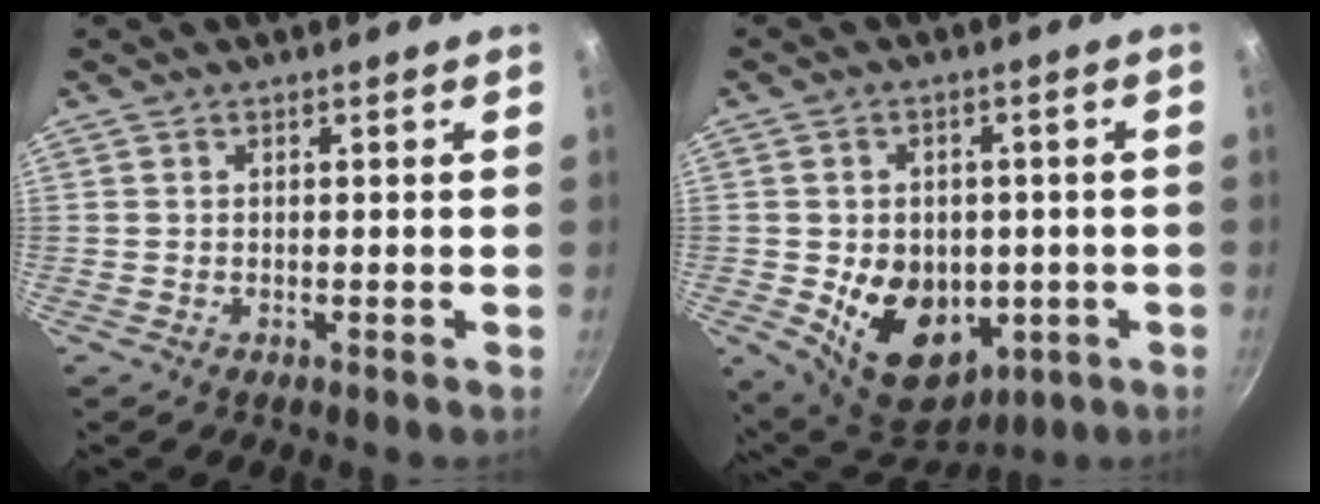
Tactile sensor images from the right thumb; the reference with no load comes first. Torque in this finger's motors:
{"motor_torque": [-0.42, 0.90, 0.42, -0.41, 0.31]}